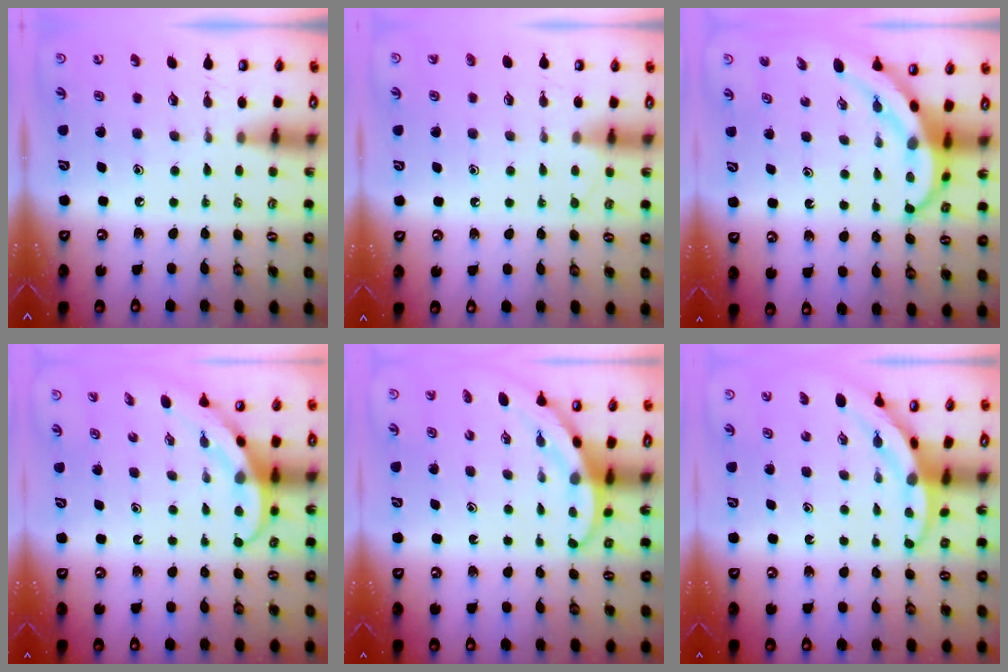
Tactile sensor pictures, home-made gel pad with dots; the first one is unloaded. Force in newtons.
{"total": 5.5, "press": 5.5, "slide": 0.6}
{"total": 6.3, "press": 6.1, "slide": 1.4}
{"total": 3.8, "press": 3.8, "slide": 0.3}
{"total": 3.1, "press": 3.1, "slide": 0.1}
{"total": 3.4, "press": 3.4, "slide": 0.2}